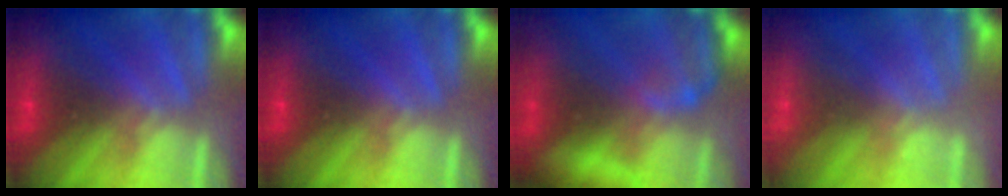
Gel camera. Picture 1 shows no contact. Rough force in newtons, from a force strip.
{"total": 0.0}
{"total": 8.1}
{"total": 2.4}